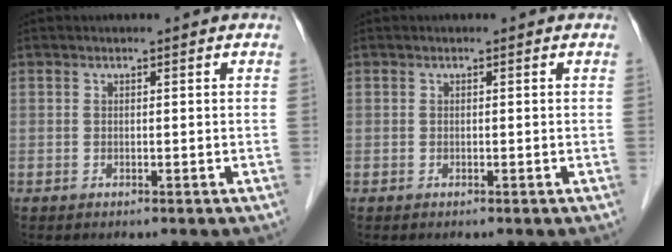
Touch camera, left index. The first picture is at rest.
{"total": 0.0}